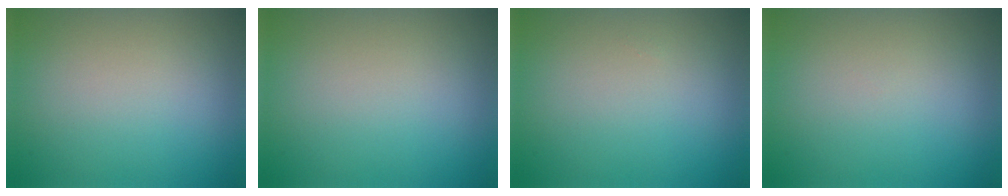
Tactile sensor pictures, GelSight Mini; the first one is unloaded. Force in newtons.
{"total": 0.0}
{"total": 0.0}
{"total": 0.0}